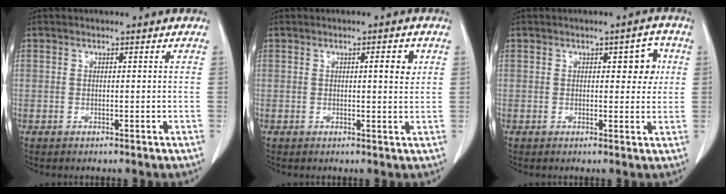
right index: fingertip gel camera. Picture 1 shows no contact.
{"total": 2.6, "force": [0.8, 0.5, 2.4], "torque": [-0.034, 0.000, 0.010]}
{"total": 4.1, "force": [1.1, 2.0, 3.4], "torque": [-0.035, 0.009, 0.013]}